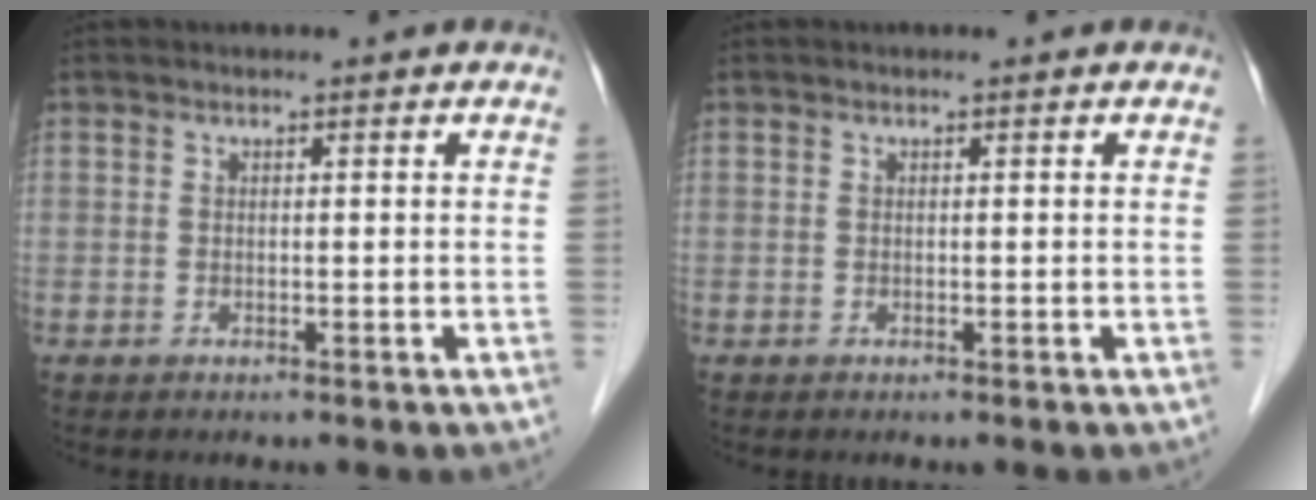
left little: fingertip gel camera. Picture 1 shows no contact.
{"total": 0.0}